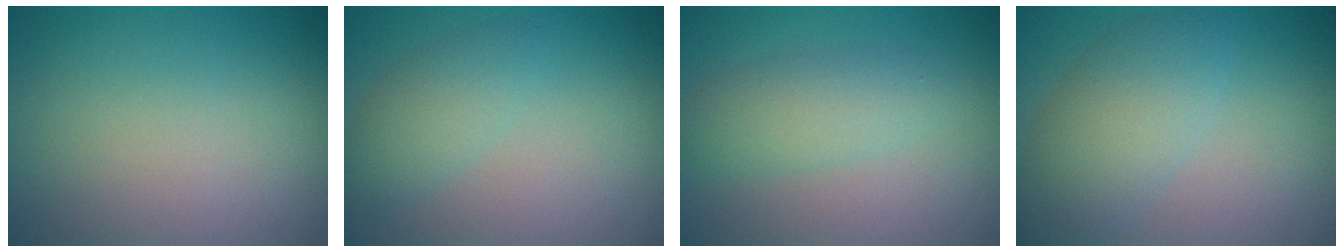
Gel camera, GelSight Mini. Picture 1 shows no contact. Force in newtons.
{"total": 2.3, "press": 2.3, "slide": 0.1}
{"total": 2.8, "press": 2.8, "slide": 0.2}
{"total": 4.7, "press": 4.7, "slide": 0.2}